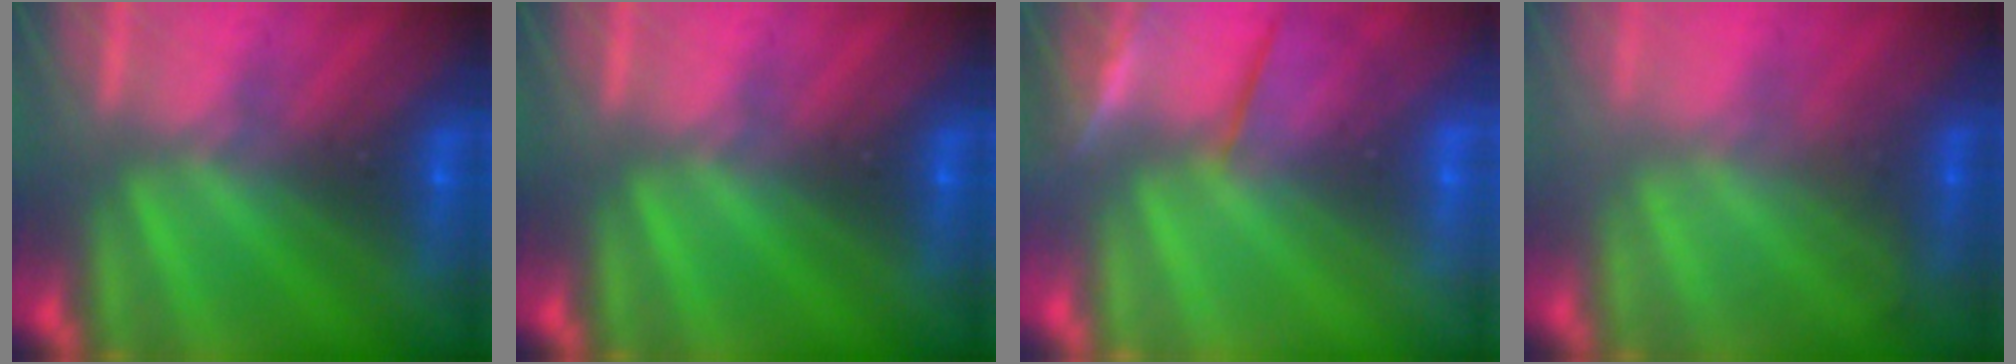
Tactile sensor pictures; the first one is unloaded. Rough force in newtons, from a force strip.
{"total": 0.0}
{"total": 3.6}
{"total": 2.2}